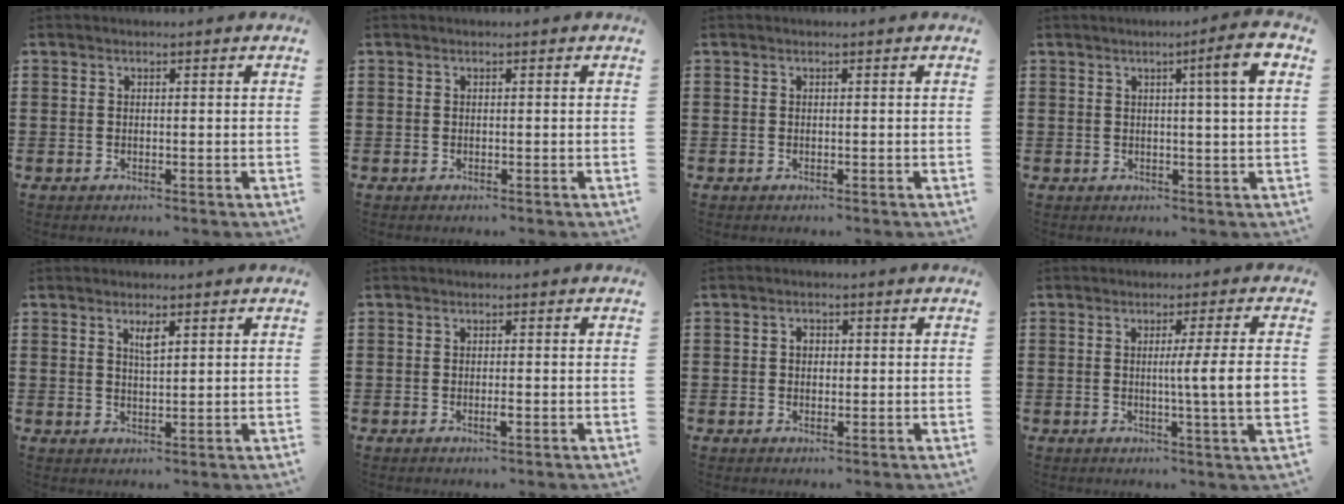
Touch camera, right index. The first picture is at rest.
{"total": 0.0}
{"total": 0.0}
{"total": 6.7, "force": [2.0, -0.1, 6.4], "torque": [-0.106, -0.007, 0.025]}
{"total": 2.3, "force": [1.2, 0.6, 1.8], "torque": [-0.031, -0.001, 0.018]}
{"total": 1.4, "force": [-0.6, 0.1, 1.2], "torque": [-0.031, -0.008, -0.011]}
{"total": 1.4, "force": [0.0, 1.0, 0.9], "torque": [-0.019, 0.007, -0.001]}
{"total": 7.6, "force": [0.1, -0.4, 7.6], "torque": [-0.125, -0.011, -0.006]}